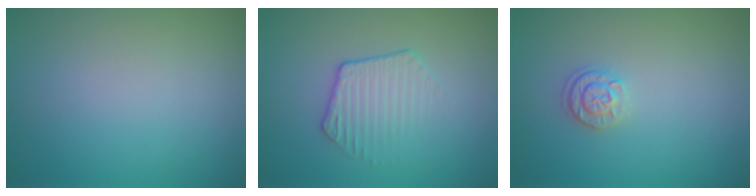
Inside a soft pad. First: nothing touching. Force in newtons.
{"total": 2.3, "press": 1.8, "slide": 1.4}
{"total": 1.8, "press": 1.7, "slide": 0.4}